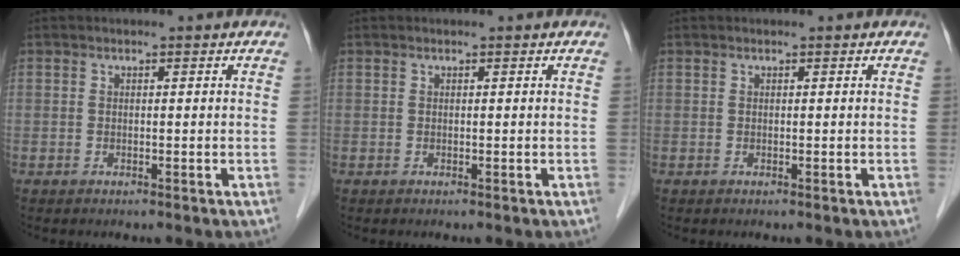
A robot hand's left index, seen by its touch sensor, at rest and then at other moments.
{"total": 0.0}
{"total": 0.0}